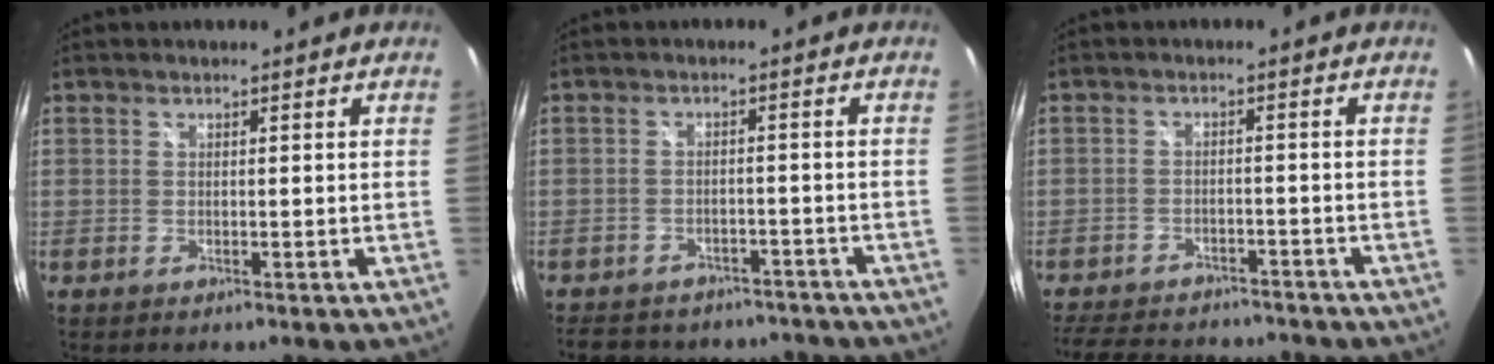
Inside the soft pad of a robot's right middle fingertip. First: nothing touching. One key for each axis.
{"total": 15.3, "fx": -12.7, "fy": 6.7, "fz": 5.2, "tx": -0.115, "ty": 0.012, "tz": -0.159}
{"total": 14.8, "fx": -12.5, "fy": 5.8, "fz": 5.4, "tx": -0.128, "ty": 0.014, "tz": -0.175}